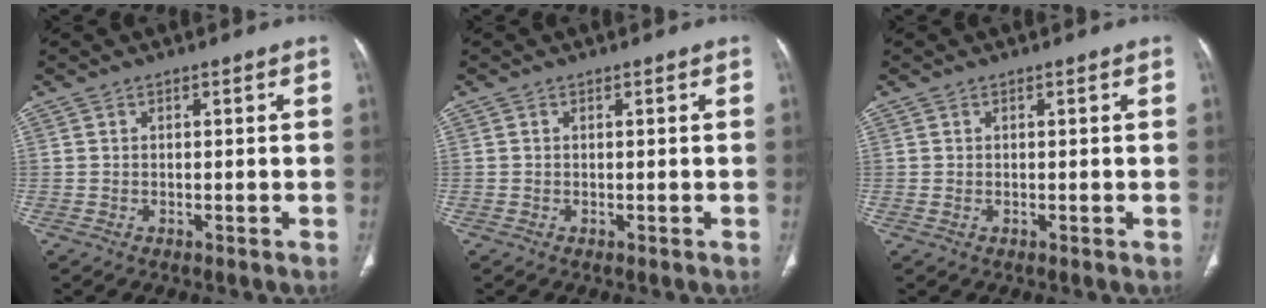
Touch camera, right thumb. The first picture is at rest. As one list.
[{"total": 0.0}, {"total": 0.5, "force": [0.0, 0.3, 0.4], "torque": [-0.013, -0.003, 0.003]}]